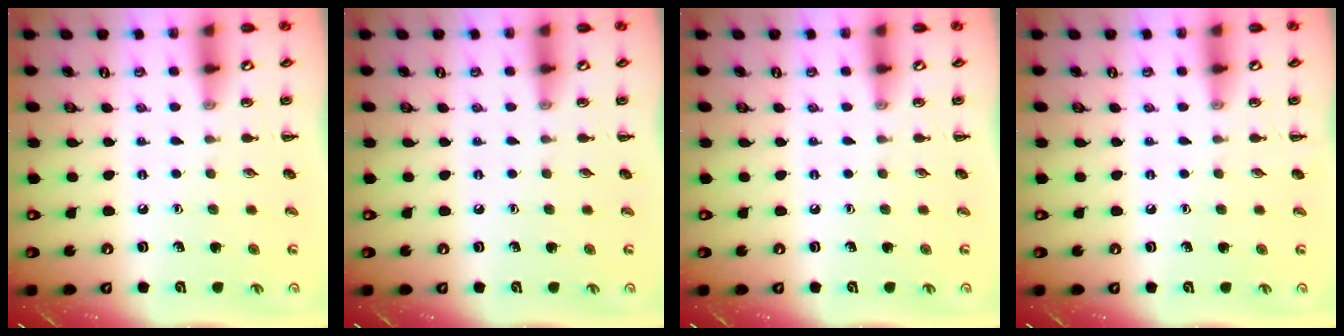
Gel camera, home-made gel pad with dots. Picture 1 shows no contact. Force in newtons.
{"total": 0.0}
{"total": 0.0}
{"total": 0.0}